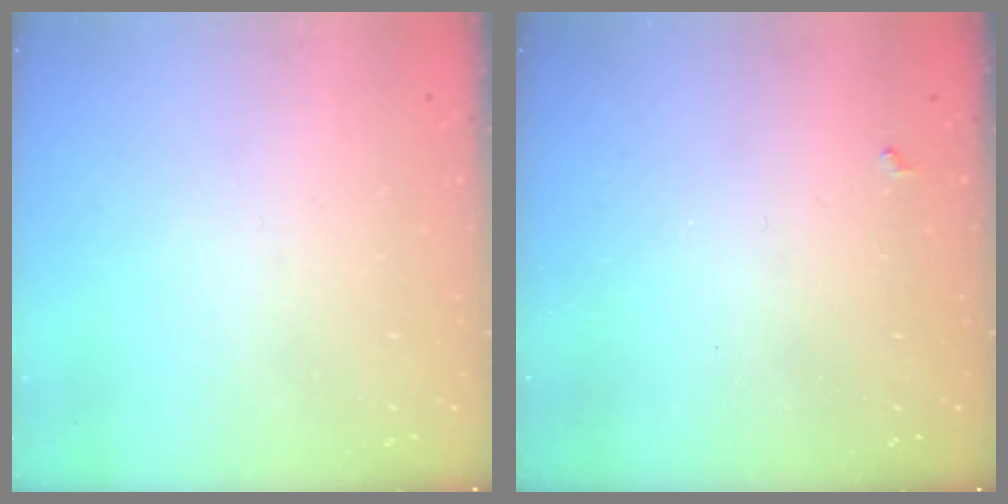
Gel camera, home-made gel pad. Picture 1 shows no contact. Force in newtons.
{"total": 3.0, "press": 2.9, "slide": 0.5}